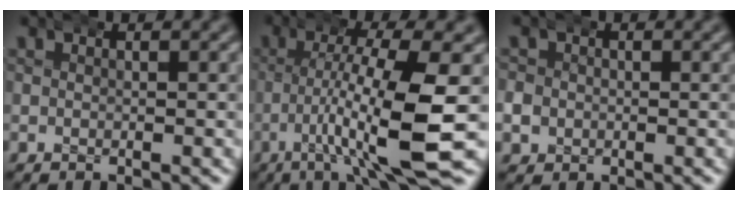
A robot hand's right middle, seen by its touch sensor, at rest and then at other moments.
{"total": 7.0, "force": [-1.5, 0.2, 6.8], "torque": [-0.115, -0.012, -0.022]}
{"total": 2.1, "force": [-0.3, 2.0, 0.0], "torque": [-0.019, -0.002, -0.007]}